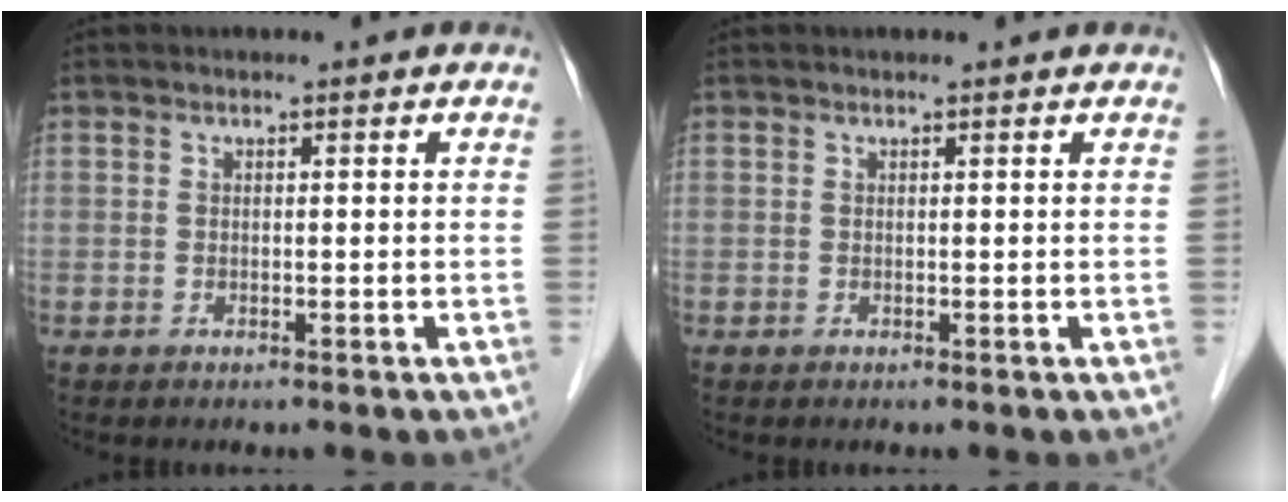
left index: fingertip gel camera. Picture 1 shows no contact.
{"total": 1.2, "force": [1.2, 0.2, 0.2], "torque": [-0.009, 0.013, 0.013]}